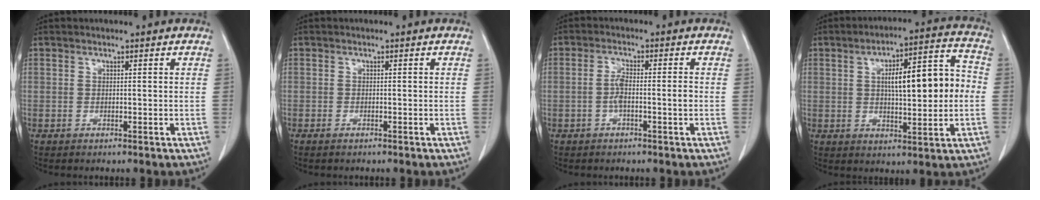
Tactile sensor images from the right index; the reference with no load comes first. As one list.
[{"total": 0.7, "force": [-0.6, 0.1, 0.4], "torque": [-0.014, -0.002, -0.008]}, {"total": 3.6, "force": [-0.8, 0.5, 3.5], "torque": [-0.065, 0.010, -0.012]}, {"total": 14.0, "force": [0.8, 3.2, 13.6], "torque": [-0.202, 0.031, 0.014]}]